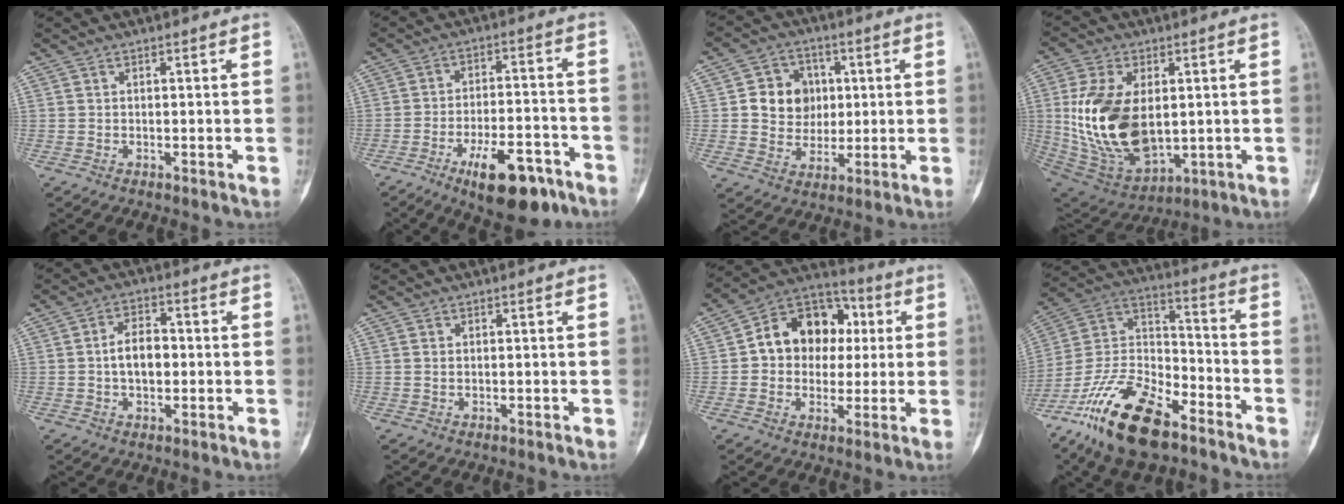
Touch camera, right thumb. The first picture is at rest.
{"total": 14.1, "force": [-8.1, 5.6, 10.1], "torque": [-0.137, 0.048, -0.117]}
{"total": 10.0, "force": [1.5, 8.8, 4.5], "torque": [-0.024, 0.001, 0.028]}
{"total": 20.5, "force": [1.2, 12.1, 16.5], "torque": [-0.316, -0.017, 0.044]}
{"total": 6.6, "force": [-0.3, 4.1, 5.2], "torque": [-0.079, 0.016, -0.009]}
{"total": 0.7, "force": [0.1, 0.5, 0.5], "torque": [-0.014, 0.002, 0.005]}
{"total": 15.2, "force": [1.9, 11.9, 9.3], "torque": [-0.089, 0.023, 0.023]}
{"total": 21.0, "force": [-13.8, 8.9, 13.1], "torque": [-0.260, 0.067, -0.257]}